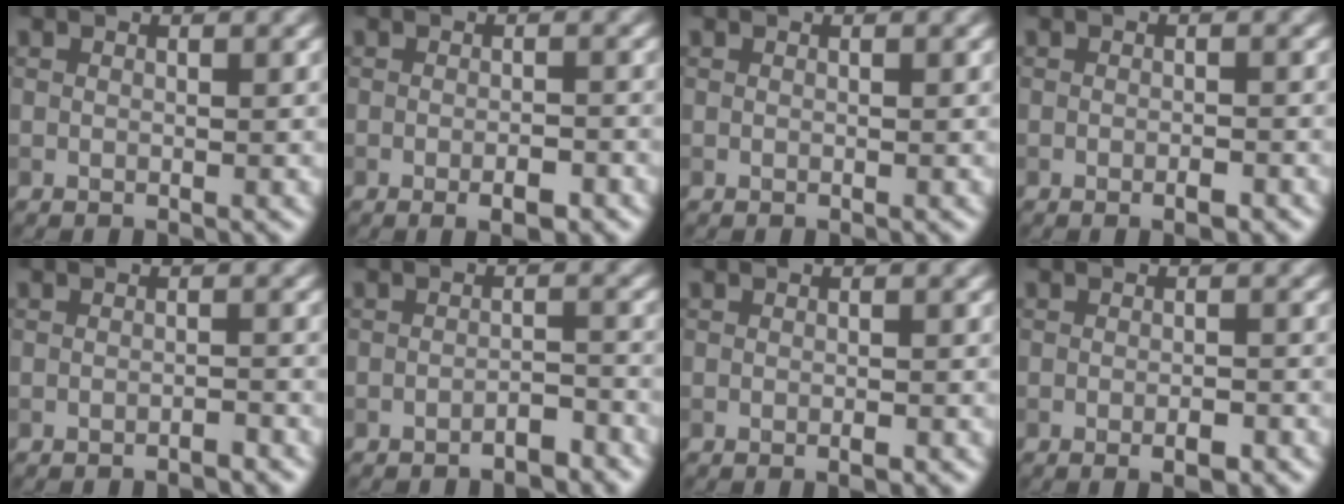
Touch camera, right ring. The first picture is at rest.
{"total": 2.3, "force": [-1.0, 0.5, 2.0], "torque": [-0.027, -0.003, -0.015]}
{"total": 0.0}
{"total": 1.4, "force": [-0.7, 0.3, 1.2], "torque": [-0.017, -0.003, -0.012]}
{"total": 1.1, "force": [-0.9, 0.1, 0.5], "torque": [-0.003, 0.003, -0.017]}
{"total": 2.0, "force": [-1.6, 0.4, 1.0], "torque": [-0.010, 0.007, -0.027]}
{"total": 0.9, "force": [-0.4, 0.1, 0.7], "torque": [-0.010, -0.001, -0.006]}
{"total": 1.9, "force": [-0.9, 0.4, 1.7], "torque": [-0.021, -0.002, -0.014]}